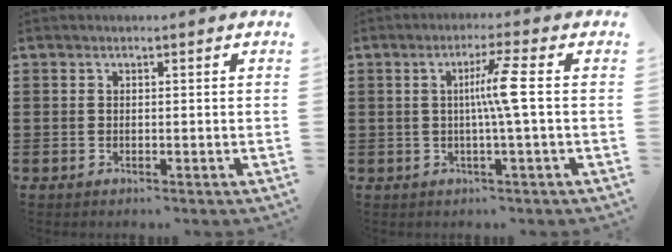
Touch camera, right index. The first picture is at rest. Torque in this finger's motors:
{"motor_torque": [1.16, -0.25, 0.16, 0.15]}